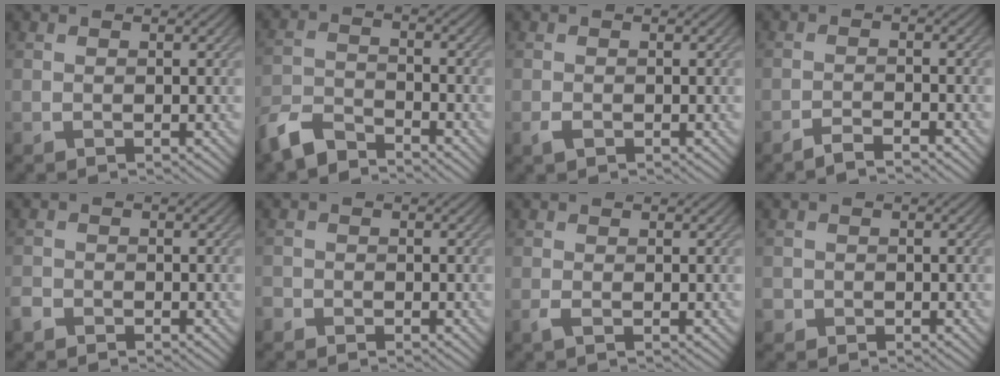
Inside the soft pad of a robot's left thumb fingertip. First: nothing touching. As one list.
[{"total": 5.8, "force": [-5.1, 1.6, 2.3], "torque": [-0.049, -0.007, -0.112]}, {"total": 1.0, "force": [-0.6, 0.6, 0.7], "torque": [-0.017, -0.003, -0.010]}, {"total": 2.5, "force": [-2.1, 0.2, 1.2], "torque": [-0.016, 0.003, -0.048]}, {"total": 1.6, "force": [-1.4, 0.8, 0.4], "torque": [-0.008, -0.002, -0.033]}, {"total": 1.2, "force": [-1.1, 0.6, 0.1], "torque": [-0.002, -0.001, -0.026]}, {"total": 1.0, "force": [-0.4, 0.1, 0.9], "torque": [-0.023, 0.000, -0.011]}, {"total": 1.5, "force": [-0.8, 1.2, 0.2], "torque": [0.001, -0.005, -0.019]}]